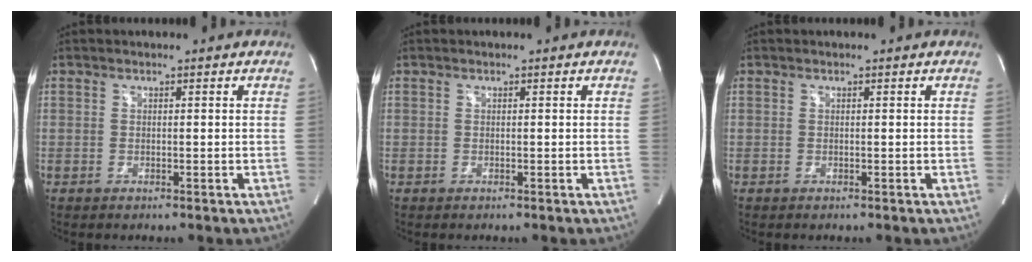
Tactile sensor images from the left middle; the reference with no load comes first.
{"total": 0.0}
{"total": 0.0}